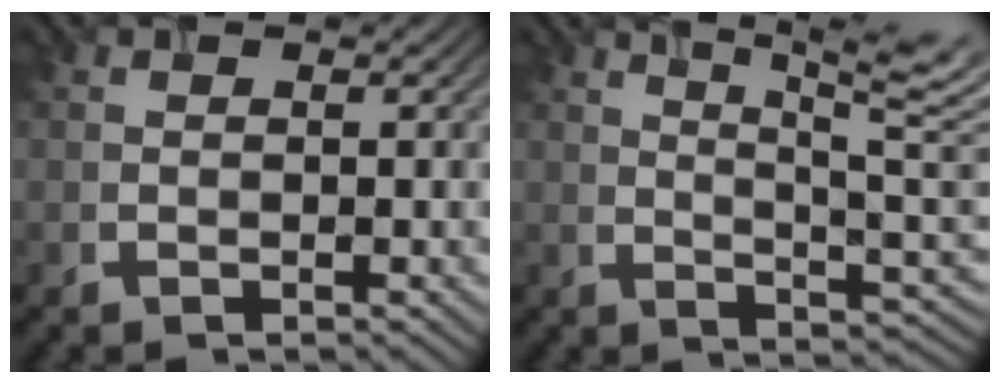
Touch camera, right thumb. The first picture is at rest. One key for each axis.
{"total": 11.0, "fx": 6.6, "fy": 2.5, "fz": 8.5, "tx": -0.129, "ty": 0.005, "tz": 0.096}